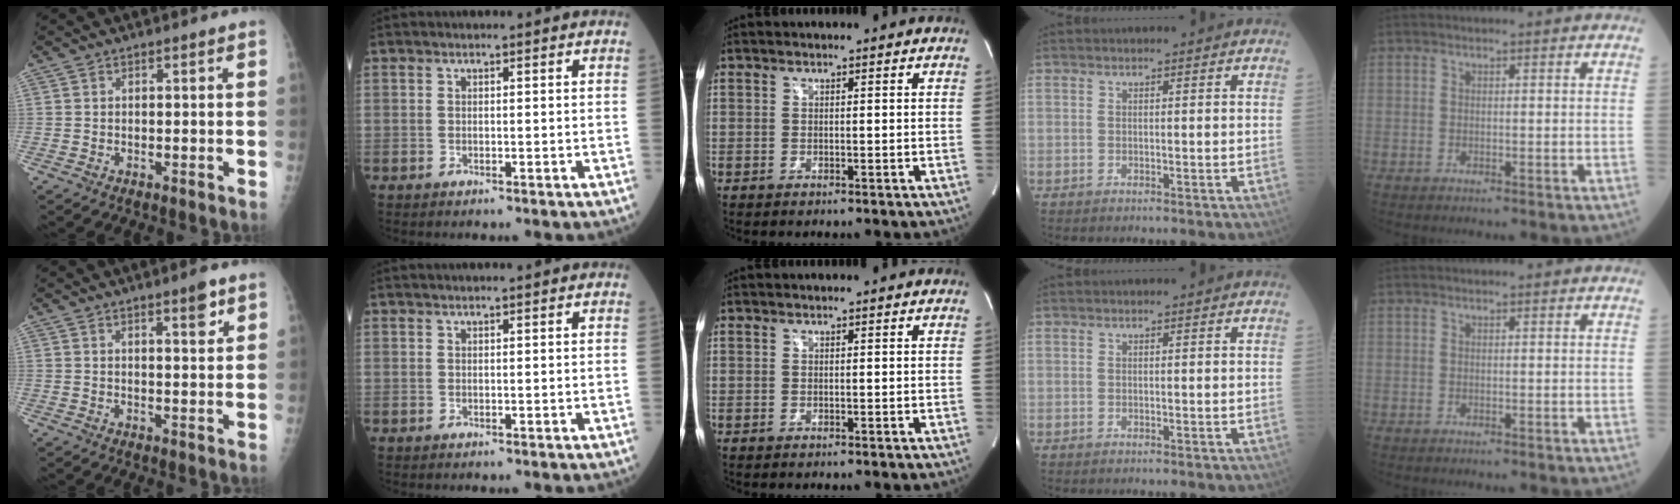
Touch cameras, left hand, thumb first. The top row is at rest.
{"thumb": {"total": 4.3, "force": [2.6, 0.9, 3.2], "torque": [-0.041, -0.016, 0.038]}, "index": {"total": 2.6, "force": [2.3, 0.1, 1.2], "torque": [-0.005, 0.025, 0.033]}}